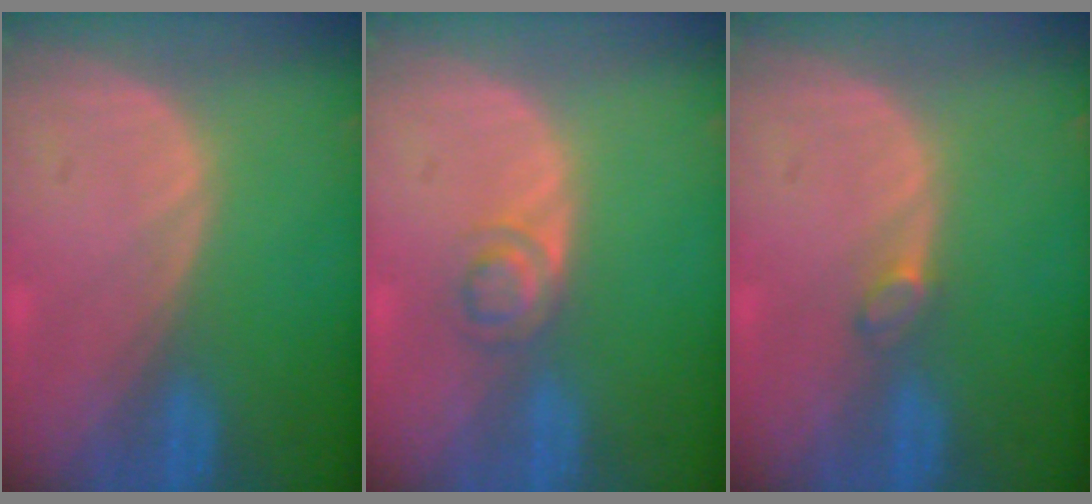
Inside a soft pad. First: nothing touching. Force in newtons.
{"total": 3.0, "press": 2.9, "slide": 0.2}
{"total": 1.4, "press": 1.4, "slide": 0.2}